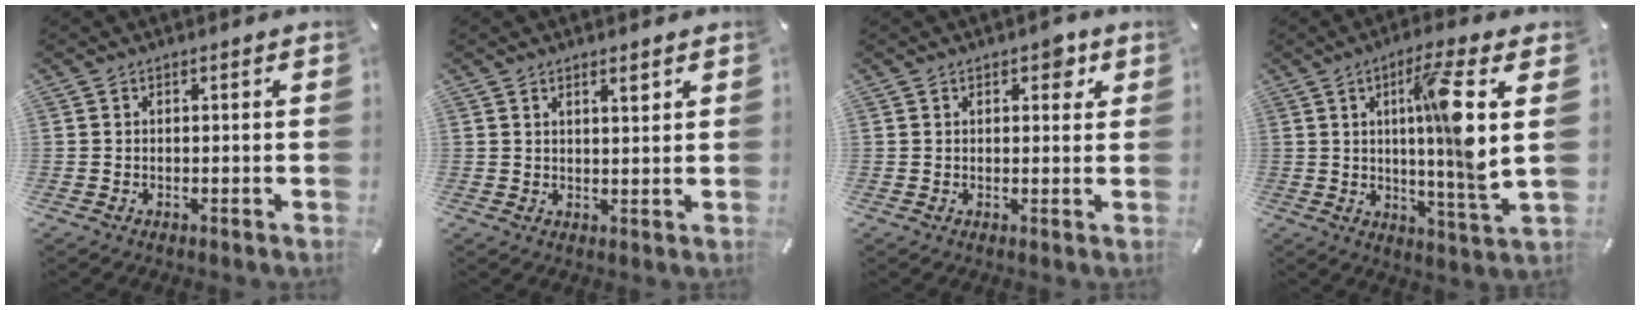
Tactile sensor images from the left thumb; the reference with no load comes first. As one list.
[{"total": 2.4, "force": [1.7, 0.6, 1.6], "torque": [-0.017, -0.007, 0.028]}, {"total": 3.6, "force": [1.7, 1.9, 2.5], "torque": [-0.023, -0.003, 0.021]}, {"total": 14.1, "force": [3.4, -0.1, 13.7], "torque": [-0.225, -0.015, 0.043]}]